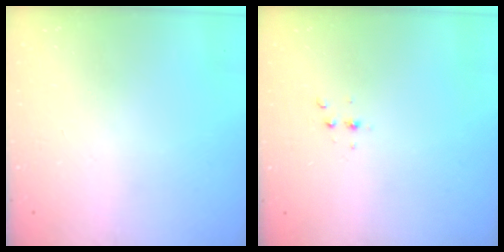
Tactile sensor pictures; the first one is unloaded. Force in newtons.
{"total": 2.3, "press": 2.3, "slide": 0.3}